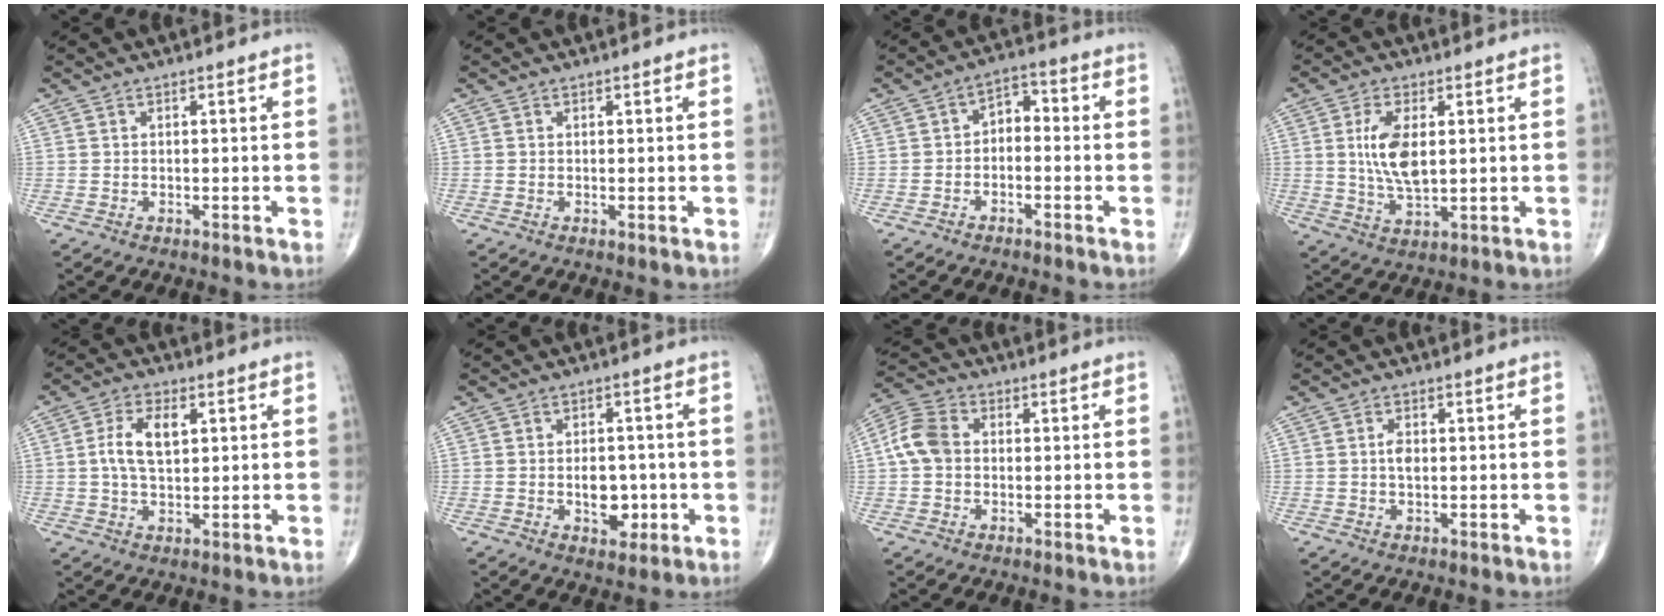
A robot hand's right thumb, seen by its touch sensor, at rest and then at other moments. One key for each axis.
{"total": 0.0}
{"total": 4.6, "fx": -1.2, "fy": 3.1, "fz": 3.2, "tx": -0.035, "ty": 0.034, "tz": -0.032}
{"total": 8.7, "fx": 1.4, "fy": 4.1, "fz": 7.5, "tx": -0.145, "ty": -0.011, "tz": 0.031}
{"total": 7.2, "fx": 1.5, "fy": 3.8, "fz": 5.9, "tx": -0.111, "ty": 0.004, "tz": 0.026}
{"total": 6.1, "fx": -1.2, "fy": 4.0, "fz": 4.5, "tx": -0.037, "ty": 0.007, "tz": -0.011}
{"total": 7.2, "fx": 0.3, "fy": 5.5, "fz": 4.7, "tx": -0.092, "ty": 0.021, "tz": -0.005}
{"total": 2.1, "fx": 0.1, "fy": 1.3, "fz": 1.7, "tx": -0.028, "ty": 0.002, "tz": -0.001}